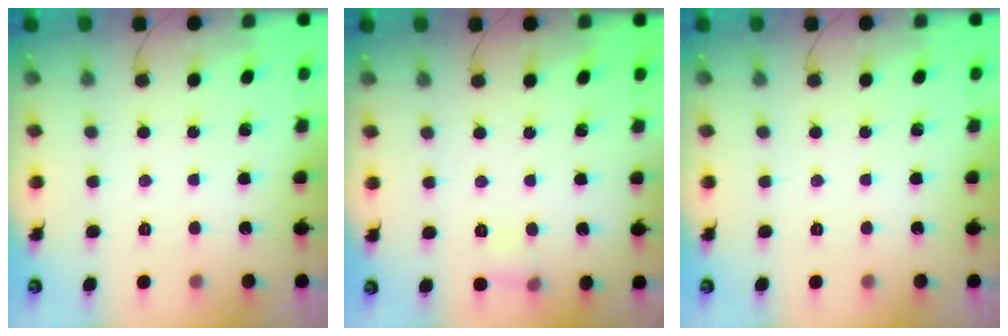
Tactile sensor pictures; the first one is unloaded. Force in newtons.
{"total": 4.5, "press": 4.3, "slide": 1.3}
{"total": 0.0}